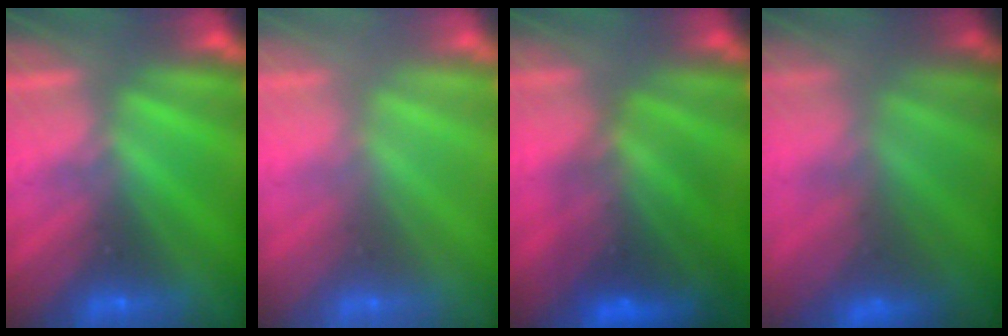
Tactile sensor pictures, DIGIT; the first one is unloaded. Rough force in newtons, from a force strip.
{"total": 2.9}
{"total": 8.1}
{"total": 3.1}